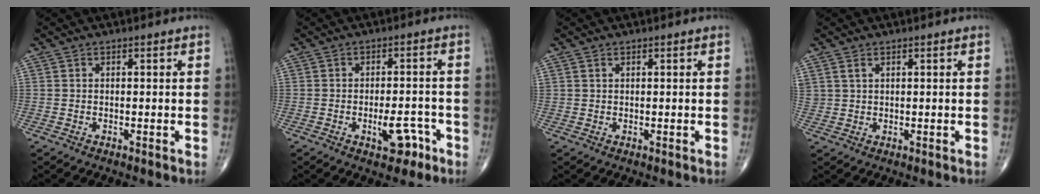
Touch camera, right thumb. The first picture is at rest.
{"total": 5.7, "force": [-2.8, 2.8, 4.0], "torque": [-0.045, 0.024, -0.036]}
{"total": 0.6, "force": [0.4, 0.4, 0.3], "torque": [-0.002, 0.001, 0.008]}
{"total": 1.7, "force": [1.1, 1.0, 0.8], "torque": [-0.015, -0.001, 0.026]}